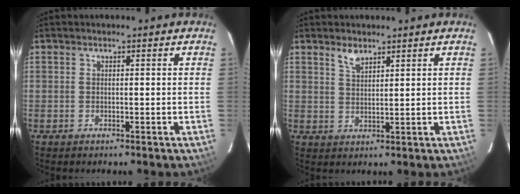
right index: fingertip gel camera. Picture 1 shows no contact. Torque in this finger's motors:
{"motor_torque": [0.14, 0.10, 0.03, 0.04]}